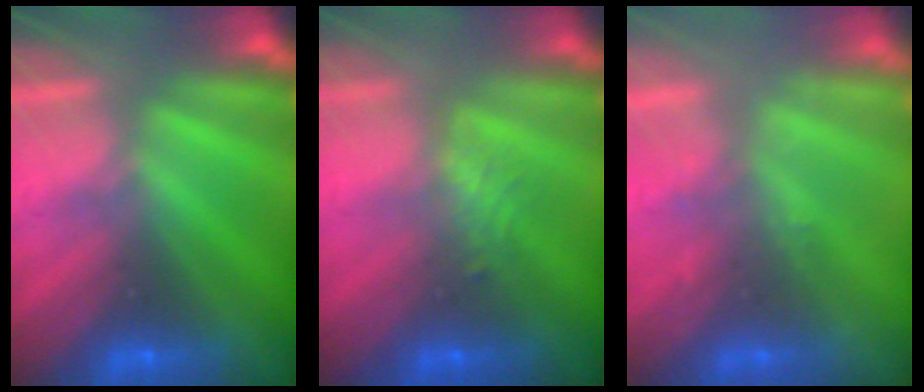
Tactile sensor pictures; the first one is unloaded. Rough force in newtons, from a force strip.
{"total": 2.4}
{"total": 2.3}